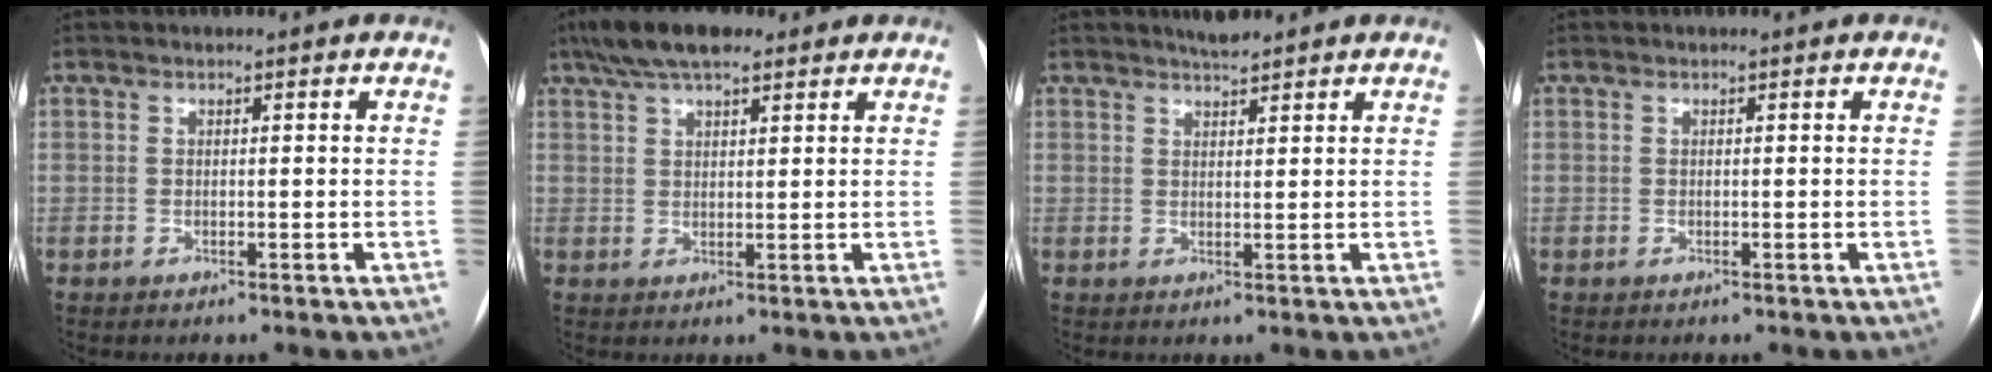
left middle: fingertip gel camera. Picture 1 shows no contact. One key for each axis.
{"total": 8.4, "fx": 6.1, "fy": 2.6, "fz": 5.3, "tx": -0.099, "ty": 0.031, "tz": 0.104}
{"total": 2.2, "fx": 2.1, "fy": 0.2, "fz": 0.7, "tx": -0.019, "ty": 0.004, "tz": 0.037}
{"total": 0.0}